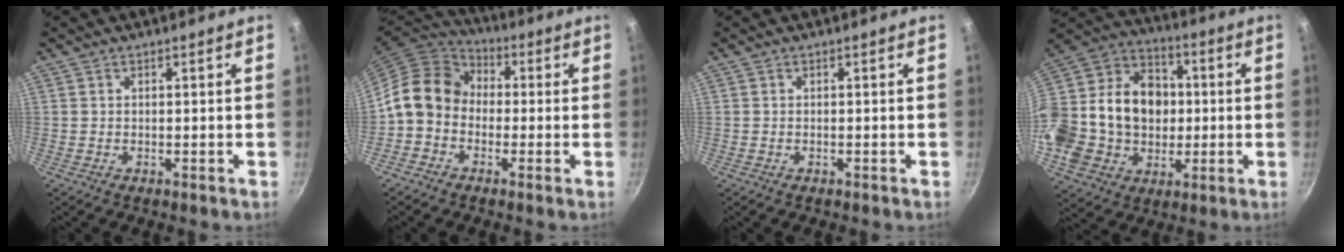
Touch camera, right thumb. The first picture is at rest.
{"total": 11.2, "force": [-0.6, 9.2, 6.3], "torque": [-0.082, 0.035, -0.035]}
{"total": 0.0}
{"total": 26.2, "force": [-1.0, 21.3, 15.3], "torque": [-0.287, 0.052, -0.009]}